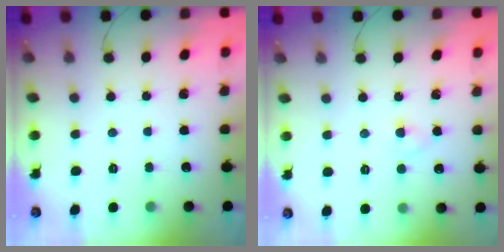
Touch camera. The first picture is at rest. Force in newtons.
{"total": 2.1, "press": 1.8, "slide": 1.1}